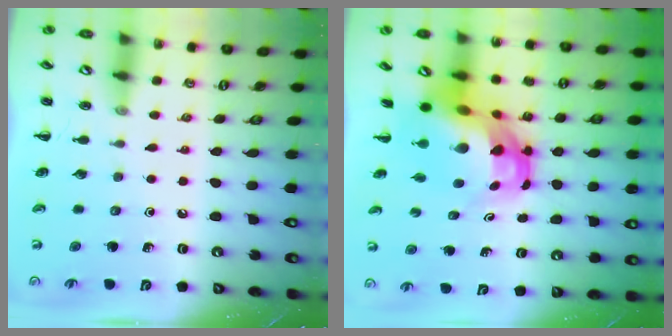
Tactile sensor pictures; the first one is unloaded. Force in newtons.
{"total": 11.2, "press": 10.7, "slide": 3.1}